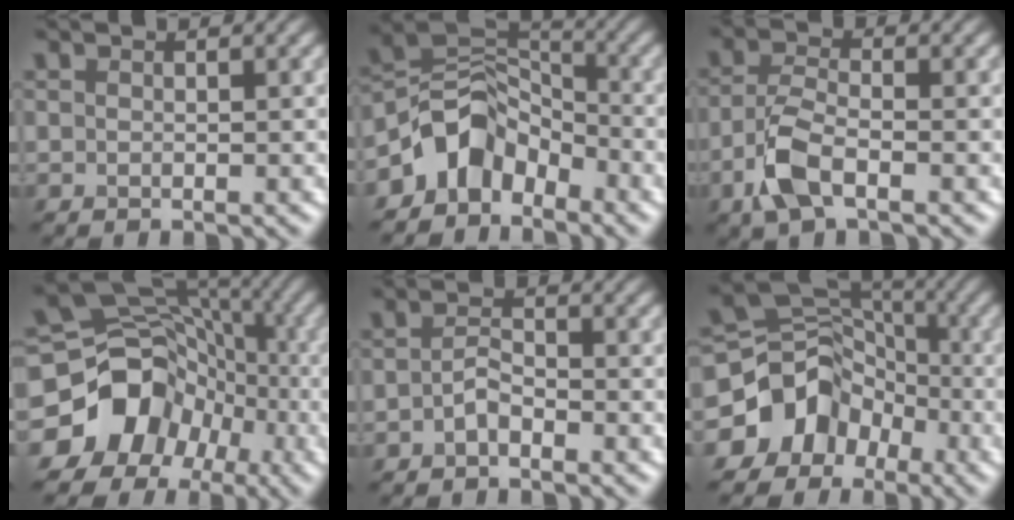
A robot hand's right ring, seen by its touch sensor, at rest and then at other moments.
{"total": 5.7, "force": [-3.7, 3.6, 2.3], "torque": [-0.018, 0.007, -0.081]}
{"total": 4.4, "force": [-2.1, 1.9, 3.4], "torque": [-0.077, -0.001, -0.050]}
{"total": 11.4, "force": [-4.6, 9.5, 4.3], "torque": [-0.071, 0.011, -0.090]}
{"total": 1.6, "force": [-0.9, 0.6, 1.1], "torque": [-0.025, 0.004, -0.022]}
{"total": 9.8, "force": [-4.4, 8.0, 3.4], "torque": [-0.058, 0.012, -0.096]}